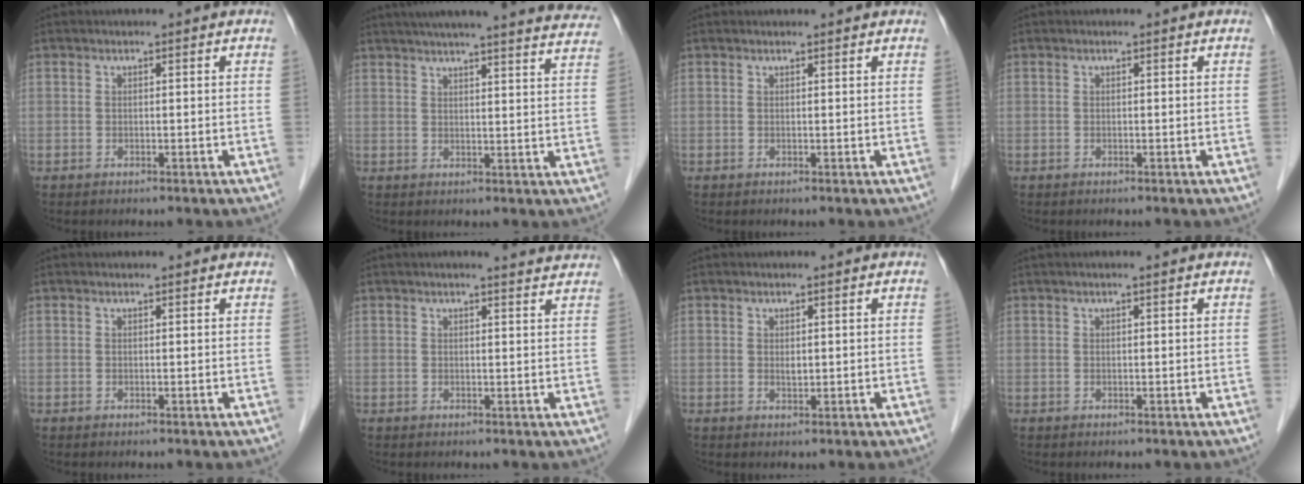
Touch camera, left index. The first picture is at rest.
{"total": 26.8, "force": [24.6, 2.0, 10.6], "torque": [-0.160, -0.035, 0.289]}
{"total": 1.3, "force": [1.3, 0.2, 0.2], "torque": [-0.011, 0.014, 0.017]}
{"total": 0.0}
{"total": 1.9, "force": [1.8, 0.4, 0.4], "torque": [-0.015, 0.017, 0.020]}
{"total": 5.5, "force": [5.2, 0.1, 1.7], "torque": [-0.022, 0.003, 0.043]}
{"total": 0.9, "force": [0.4, 0.5, 0.7], "torque": [-0.012, -0.003, 0.008]}
{"total": 1.9, "force": [1.6, -0.1, 1.0], "torque": [-0.011, 0.020, 0.025]}